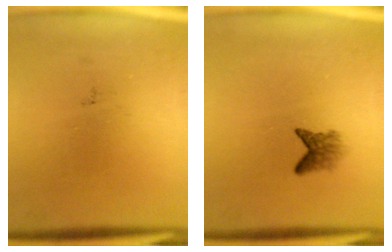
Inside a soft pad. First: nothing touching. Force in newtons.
{"total": 2.2}